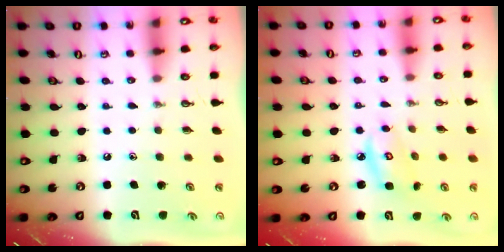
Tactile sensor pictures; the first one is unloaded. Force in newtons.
{"total": 5.5, "press": 5.5, "slide": 0.3}